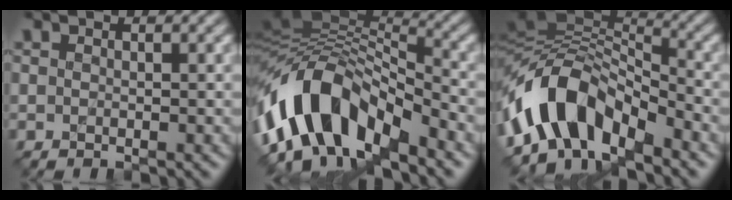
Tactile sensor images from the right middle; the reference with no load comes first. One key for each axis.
{"total": 11.5, "fx": -5.3, "fy": 6.1, "fz": 8.2, "tx": -0.147, "ty": 0.019, "tz": -0.107}
{"total": 8.5, "fx": -4.3, "fy": 4.7, "fz": 5.6, "tx": -0.086, "ty": 0.015, "tz": -0.088}